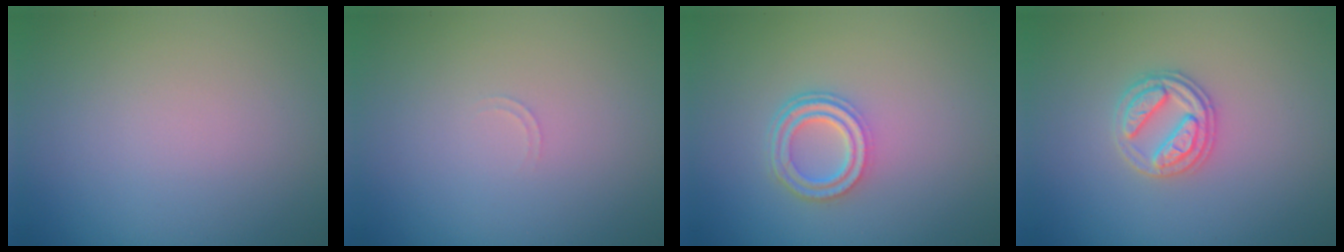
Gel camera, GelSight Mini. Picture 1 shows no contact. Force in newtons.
{"total": 0.6, "press": 0.6, "slide": 0.2}
{"total": 3.5, "press": 2.6, "slide": 2.3}
{"total": 2.7, "press": 2.7, "slide": 0.5}